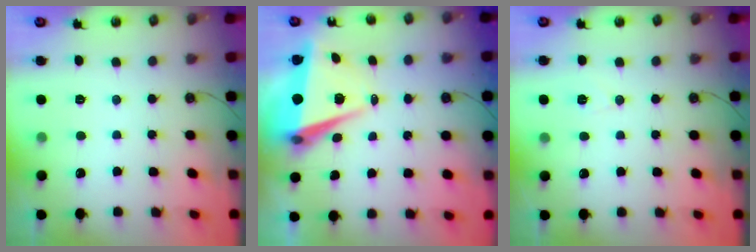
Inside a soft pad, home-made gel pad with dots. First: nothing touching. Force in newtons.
{"total": 8.5, "press": 7.4, "slide": 4.1}
{"total": 5.9, "press": 5.8, "slide": 1.1}